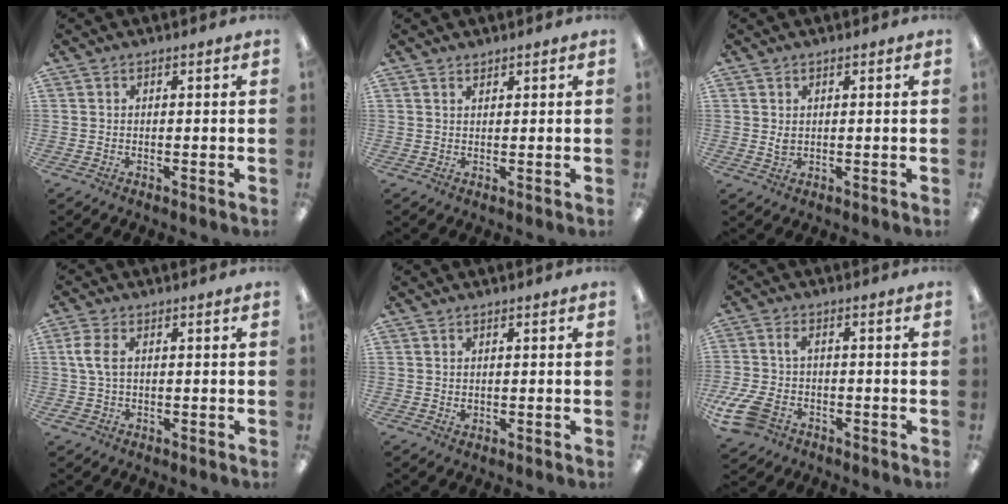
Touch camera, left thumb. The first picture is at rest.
{"total": 1.2, "force": [1.1, 0.4, 0.0], "torque": [0.000, -0.001, 0.022]}
{"total": 1.8, "force": [0.6, 1.1, 1.2], "torque": [-0.019, 0.000, 0.009]}
{"total": 5.1, "force": [0.8, 3.0, 4.1], "torque": [-0.094, 0.005, 0.010]}
{"total": 0.9, "force": [0.5, 0.6, 0.5], "torque": [-0.011, 0.003, 0.009]}
{"total": 7.9, "force": [-2.5, 4.8, 5.8], "torque": [-0.147, 0.003, -0.052]}